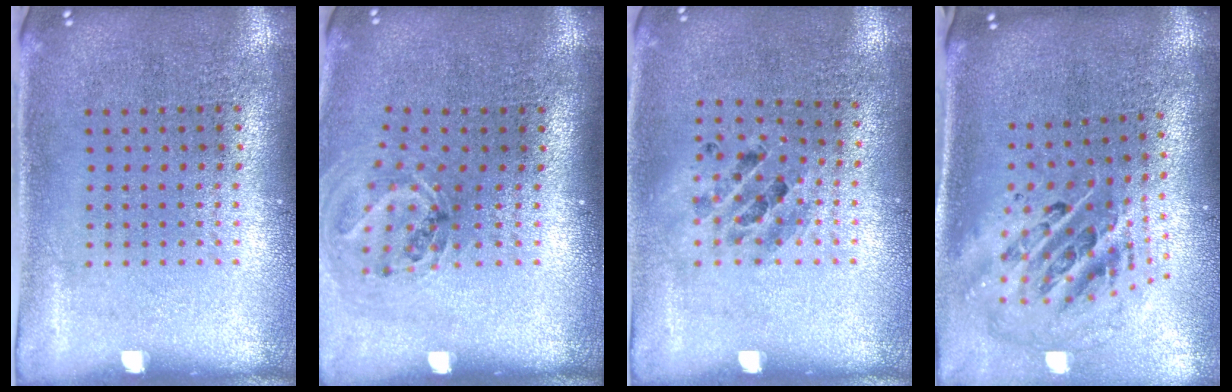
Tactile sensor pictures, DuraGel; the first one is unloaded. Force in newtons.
{"total": 1.1, "press": 1.1, "slide": 0.4}
{"total": 0.9, "press": 0.9, "slide": 0.3}
{"total": 2.9, "press": 1.9, "slide": 2.1}